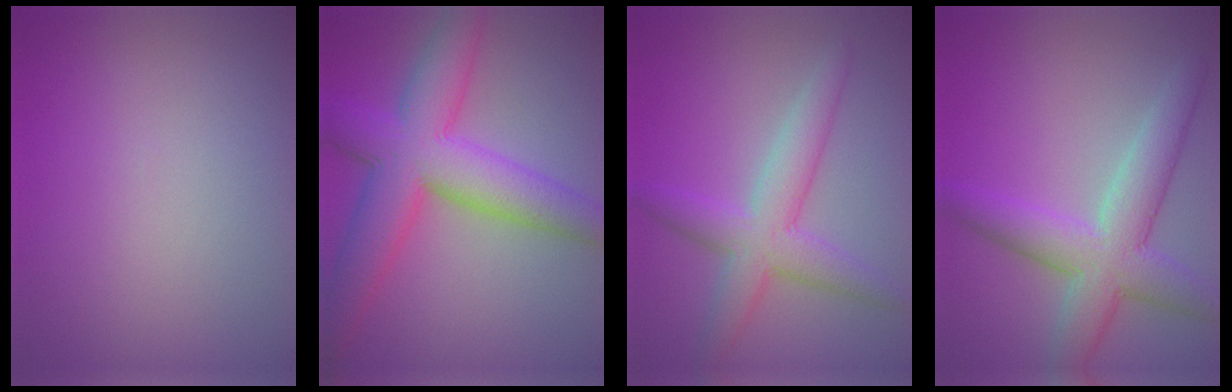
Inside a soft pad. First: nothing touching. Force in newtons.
{"total": 9.3, "press": 9.3, "slide": 0.3}
{"total": 4.8, "press": 4.8, "slide": 0.1}
{"total": 6.2, "press": 6.2, "slide": 0.2}